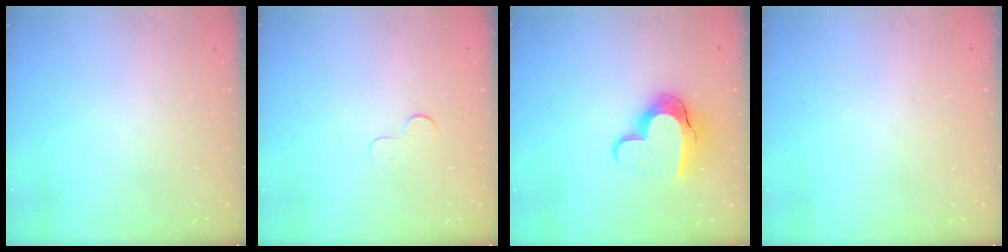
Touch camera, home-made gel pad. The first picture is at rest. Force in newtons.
{"total": 2.9, "press": 2.9, "slide": 0.3}
{"total": 12.9, "press": 12.9, "slide": 0.9}
{"total": 0.8, "press": 0.8, "slide": 0.1}